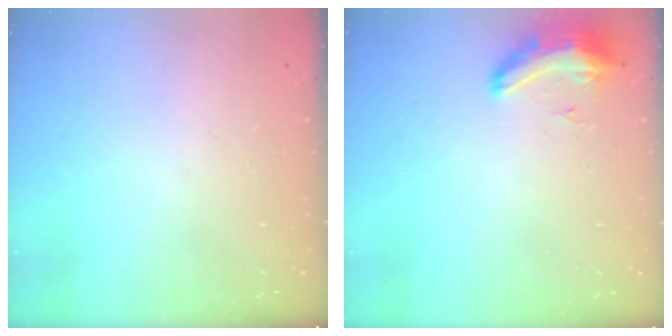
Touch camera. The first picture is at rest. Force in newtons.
{"total": 8.6, "press": 8.5, "slide": 1.2}